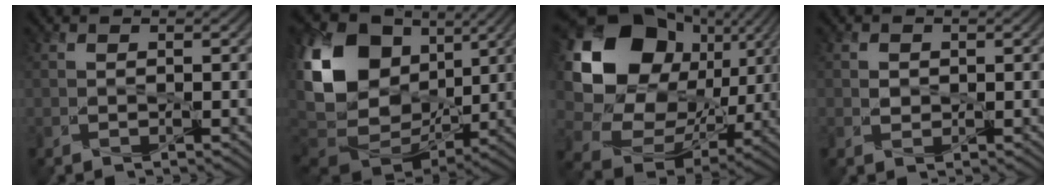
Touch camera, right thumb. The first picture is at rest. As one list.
[{"total": 18.9, "force": [3.5, 14.2, 11.9], "torque": [-0.270, 0.016, 0.083]}, {"total": 19.0, "force": [4.7, 15.1, 10.6], "torque": [-0.239, 0.003, 0.095]}, {"total": 1.1, "force": [0.3, 1.0, 0.3], "torque": [-0.010, -0.001, 0.003]}]